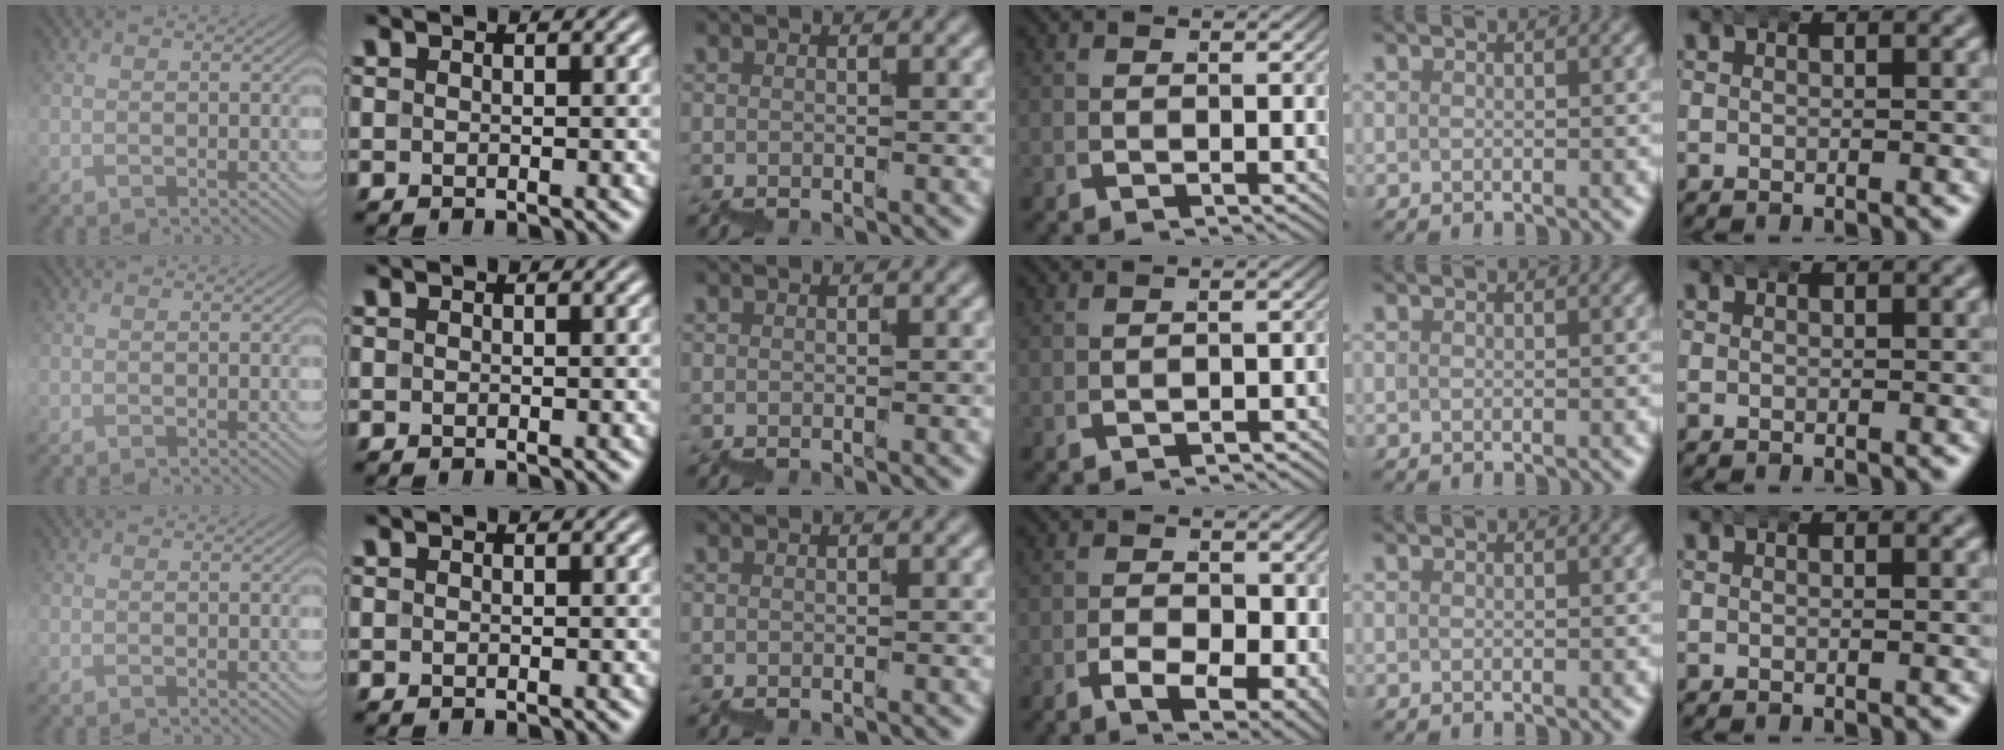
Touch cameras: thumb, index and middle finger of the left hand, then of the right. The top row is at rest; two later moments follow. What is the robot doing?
{"motion": "wrap", "object": "bubble wrap"}